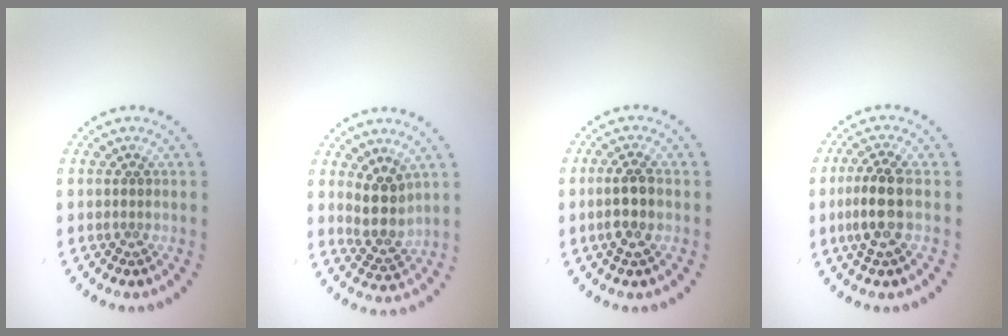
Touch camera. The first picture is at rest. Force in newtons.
{"total": 3.0, "press": 2.6, "slide": 1.6}
{"total": 2.6, "press": 2.4, "slide": 1.0}
{"total": 3.2, "press": 2.9, "slide": 1.3}